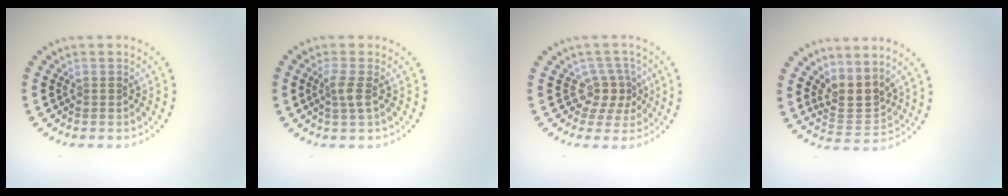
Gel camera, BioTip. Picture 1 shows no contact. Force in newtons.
{"total": 1.7, "press": 1.4, "slide": 1.0}
{"total": 2.6, "press": 1.8, "slide": 1.9}
{"total": 3.0, "press": 2.3, "slide": 1.9}